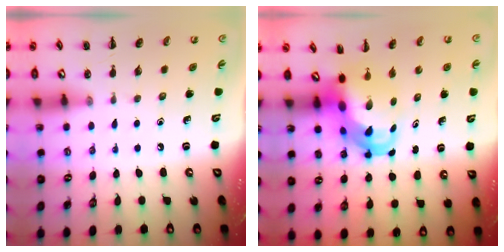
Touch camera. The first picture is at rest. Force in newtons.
{"total": 7.2, "press": 6.9, "slide": 1.9}